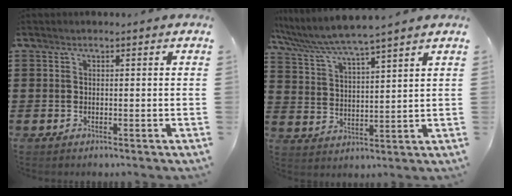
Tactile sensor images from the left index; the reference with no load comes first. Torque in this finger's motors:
{"motor_torque": [1.09, -1.05, 0.33, 0.21]}